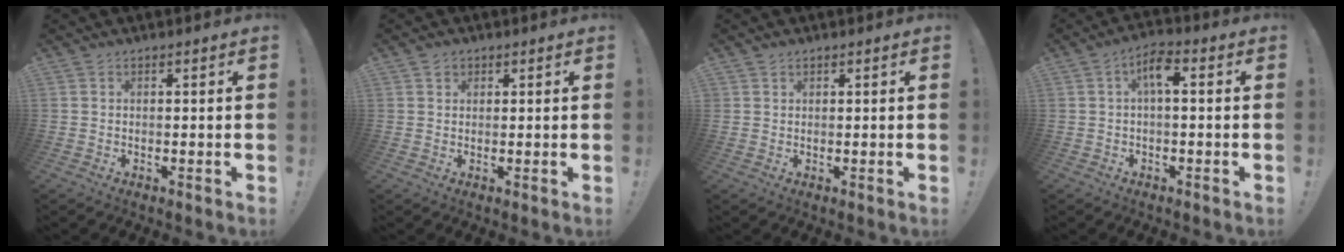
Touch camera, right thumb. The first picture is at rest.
{"total": 1.9, "force": [1.3, 1.4, 0.3], "torque": [0.007, -0.005, 0.020]}
{"total": 1.1, "force": [0.9, 0.7, 0.1], "torque": [0.005, -0.005, 0.016]}
{"total": 6.0, "force": [0.7, 2.4, 5.5], "torque": [-0.087, 0.003, 0.008]}